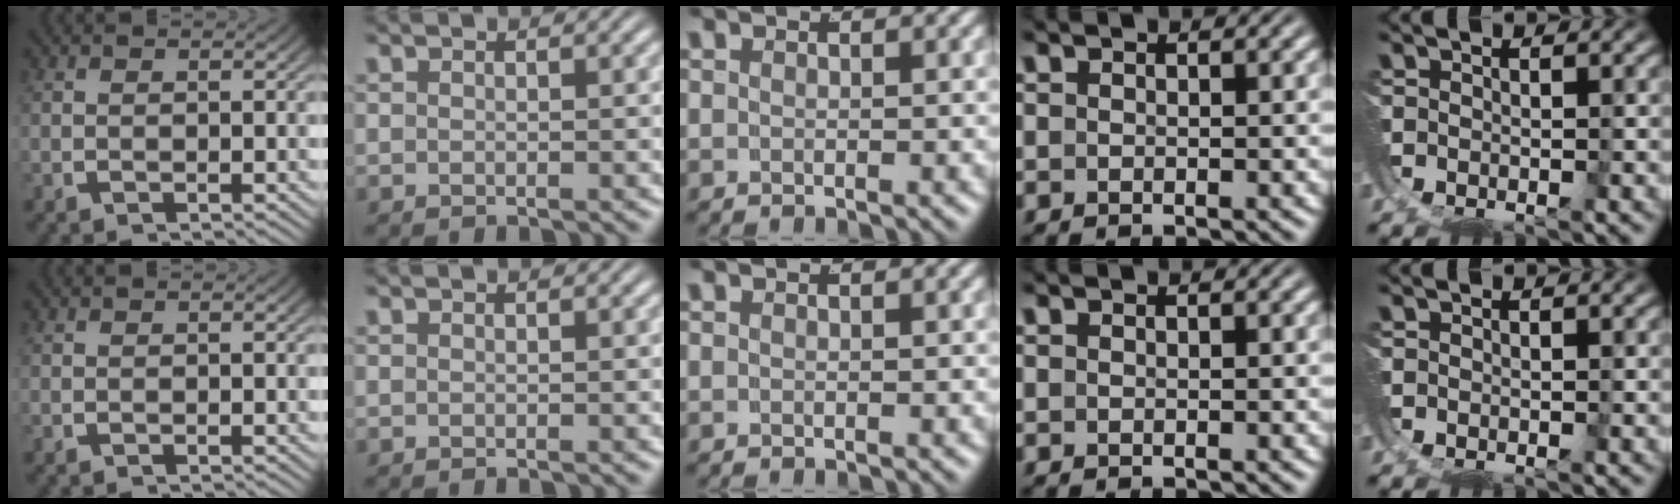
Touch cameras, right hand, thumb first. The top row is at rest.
{}